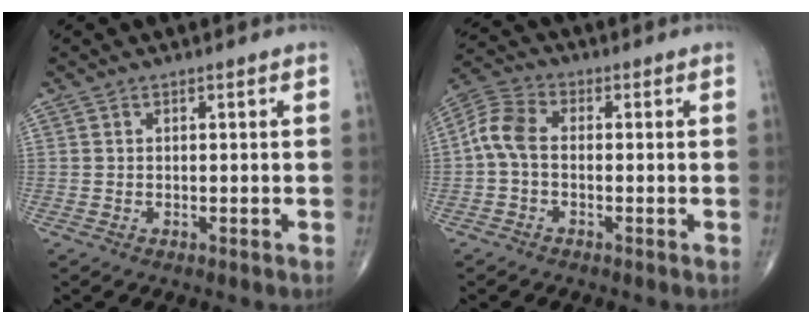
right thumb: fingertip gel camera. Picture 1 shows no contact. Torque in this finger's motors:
{"motor_torque": [-0.60, 0.77, 0.30, -0.30, 0.04]}